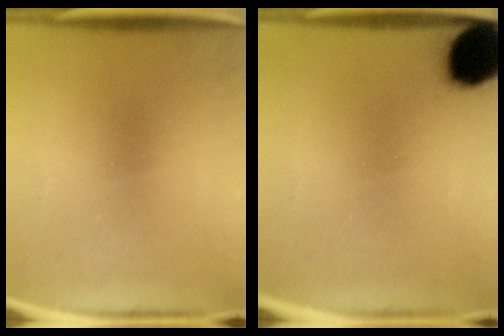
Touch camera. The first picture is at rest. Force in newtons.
{"total": 15.9}